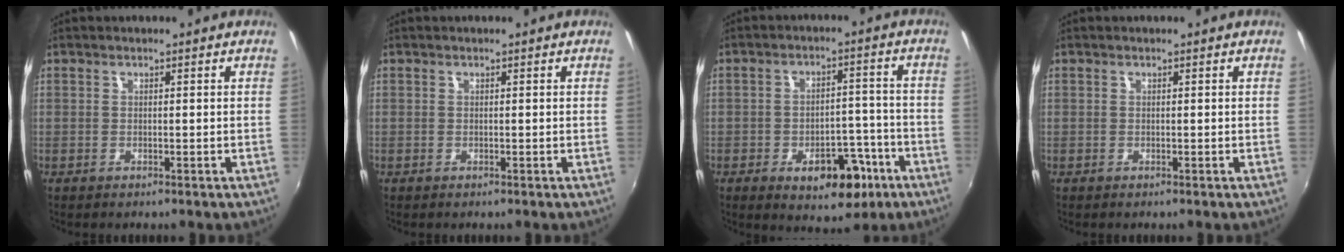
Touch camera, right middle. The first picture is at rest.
{"total": 0.0}
{"total": 10.2, "force": [-5.4, 5.3, 6.8], "torque": [-0.093, 0.011, -0.061]}
{"total": 0.0}